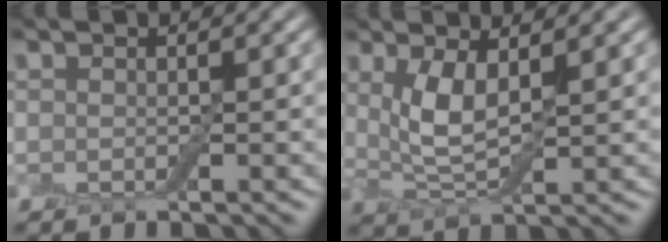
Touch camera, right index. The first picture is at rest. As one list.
[{"total": 4.2, "force": [1.2, 1.4, 3.8], "torque": [-0.087, -0.005, 0.027]}]